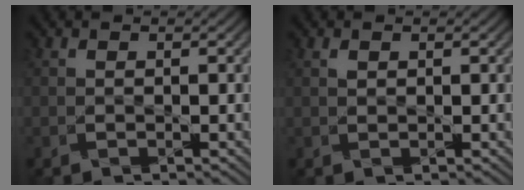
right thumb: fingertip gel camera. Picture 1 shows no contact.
{"total": 0.6, "force": [0.5, 0.0, 0.2], "torque": [-0.012, 0.002, 0.012]}